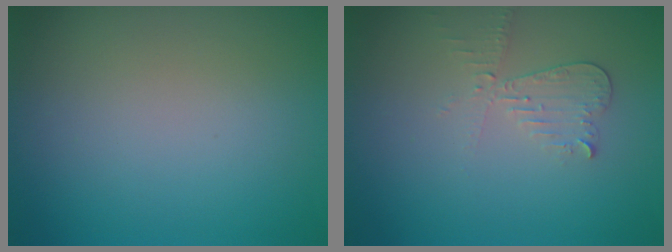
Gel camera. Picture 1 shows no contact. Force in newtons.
{"total": 2.1, "press": 2.1, "slide": 0.1}